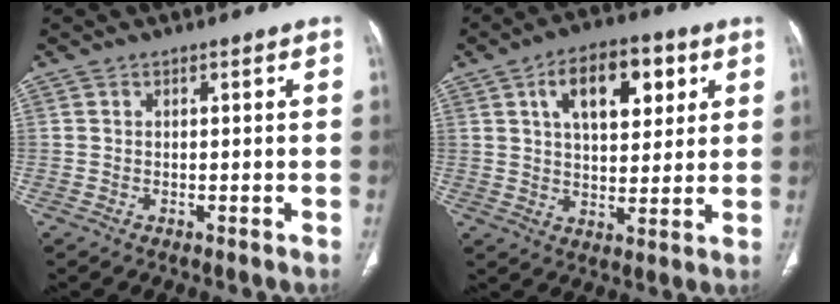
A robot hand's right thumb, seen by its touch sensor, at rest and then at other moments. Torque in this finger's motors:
{"motor_torque": [0.87, 3.68, 1.34, 0.22, 0.08]}